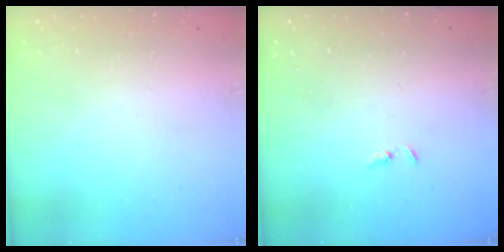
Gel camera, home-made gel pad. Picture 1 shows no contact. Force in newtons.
{"total": 1.3, "press": 1.2, "slide": 0.3}